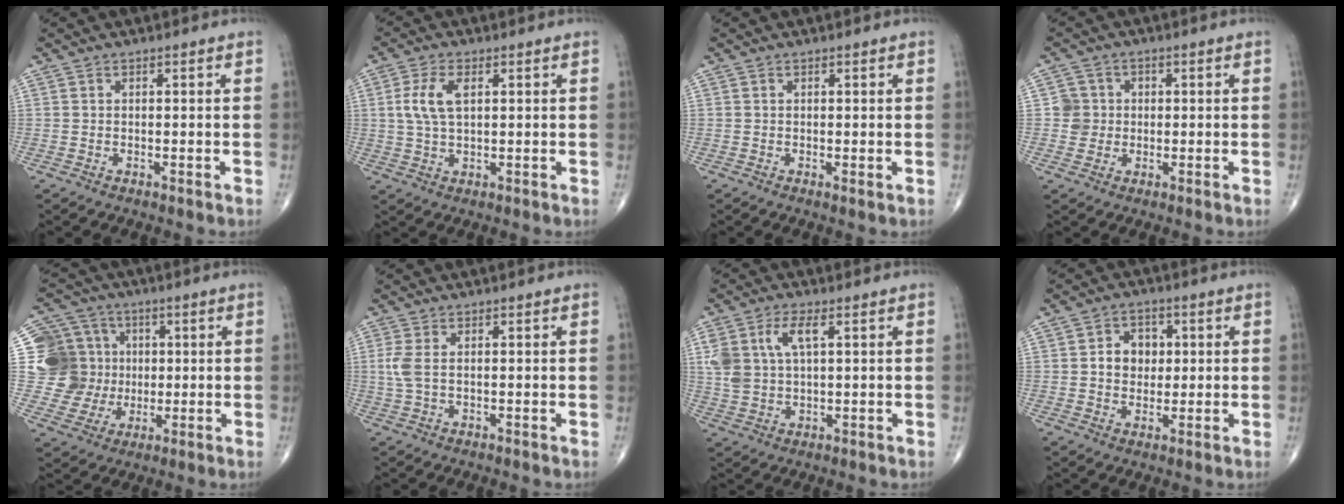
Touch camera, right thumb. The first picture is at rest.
{"total": 6.2, "force": [1.5, 3.0, 5.2], "torque": [-0.116, 0.004, 0.028]}
{"total": 0.6, "force": [0.0, 0.1, 0.6], "torque": [-0.011, -0.004, -0.003]}
{"total": 3.9, "force": [0.1, 3.9, 0.3], "torque": [0.025, 0.008, -0.002]}
{"total": 12.5, "force": [1.7, 12.2, 2.5], "torque": [-0.009, 0.025, 0.037]}
{"total": 3.0, "force": [0.3, 1.4, 2.7], "torque": [-0.082, 0.002, 0.008]}
{"total": 7.7, "force": [2.6, 3.8, 6.2], "torque": [-0.136, 0.006, 0.055]}
{"total": 6.0, "force": [0.8, 4.9, 3.4], "torque": [-0.021, 0.004, 0.008]}